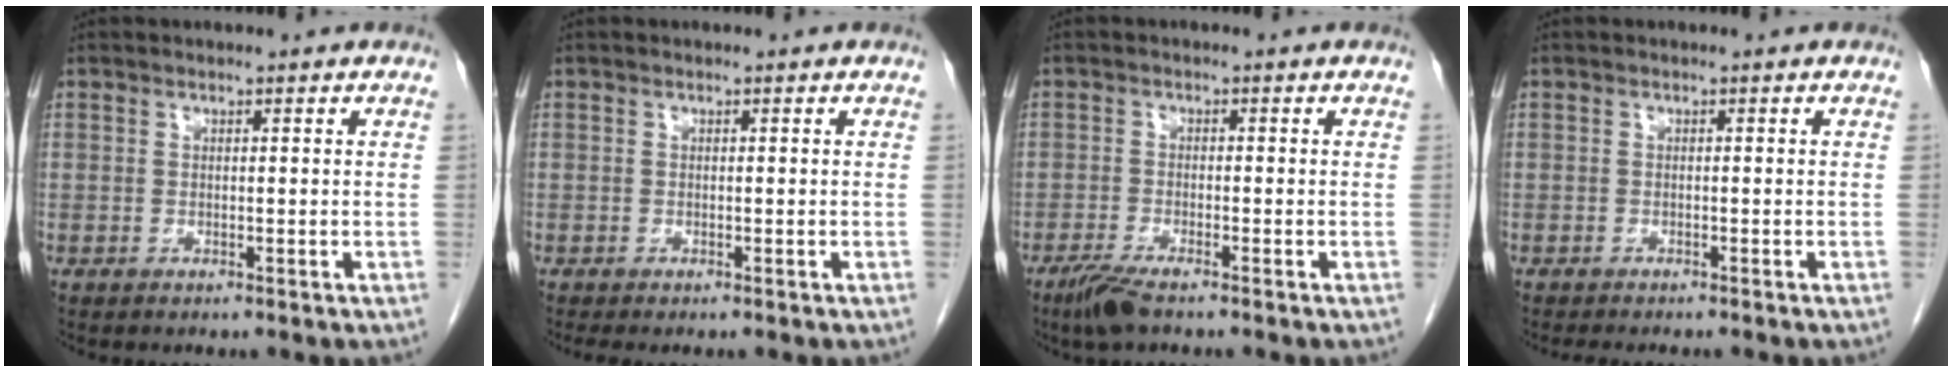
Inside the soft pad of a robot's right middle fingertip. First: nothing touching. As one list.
[{"total": 1.0, "force": [-0.8, 0.1, 0.5], "torque": [-0.010, -0.005, -0.010]}, {"total": 3.9, "force": [-2.9, 0.4, 2.6], "torque": [-0.056, -0.009, -0.057]}, {"total": 4.0, "force": [-3.4, 0.8, 1.9], "torque": [-0.023, -0.009, -0.044]}]